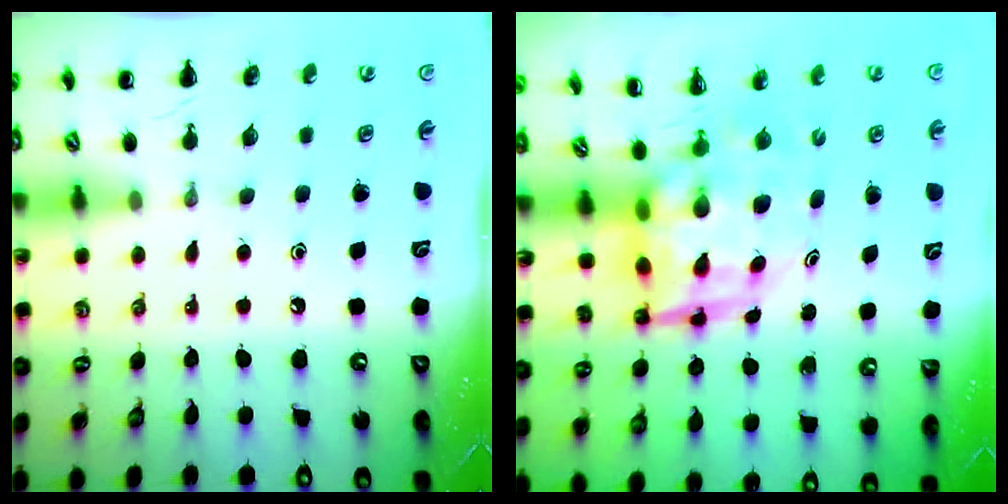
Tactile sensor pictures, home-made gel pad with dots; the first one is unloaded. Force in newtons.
{"total": 6.2, "press": 5.9, "slide": 1.9}